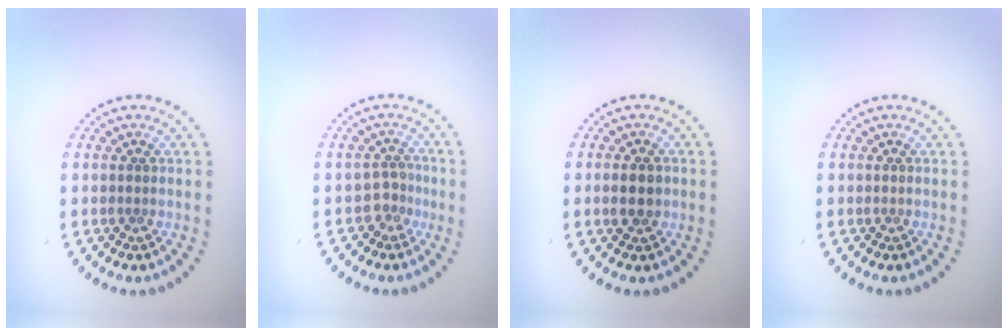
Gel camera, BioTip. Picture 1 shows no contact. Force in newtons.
{"total": 1.9, "press": 1.4, "slide": 1.3}
{"total": 2.4, "press": 2.4, "slide": 0.1}
{"total": 0.0}